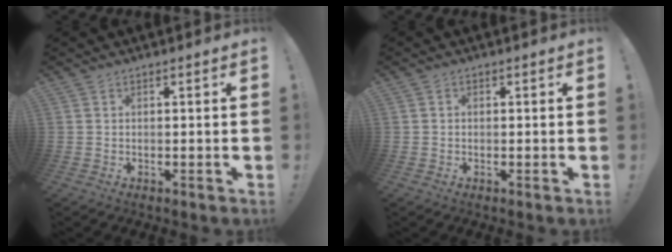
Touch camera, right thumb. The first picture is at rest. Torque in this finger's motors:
{"motor_torque": [-0.05, -0.10, -0.04, -0.03, 0.05]}